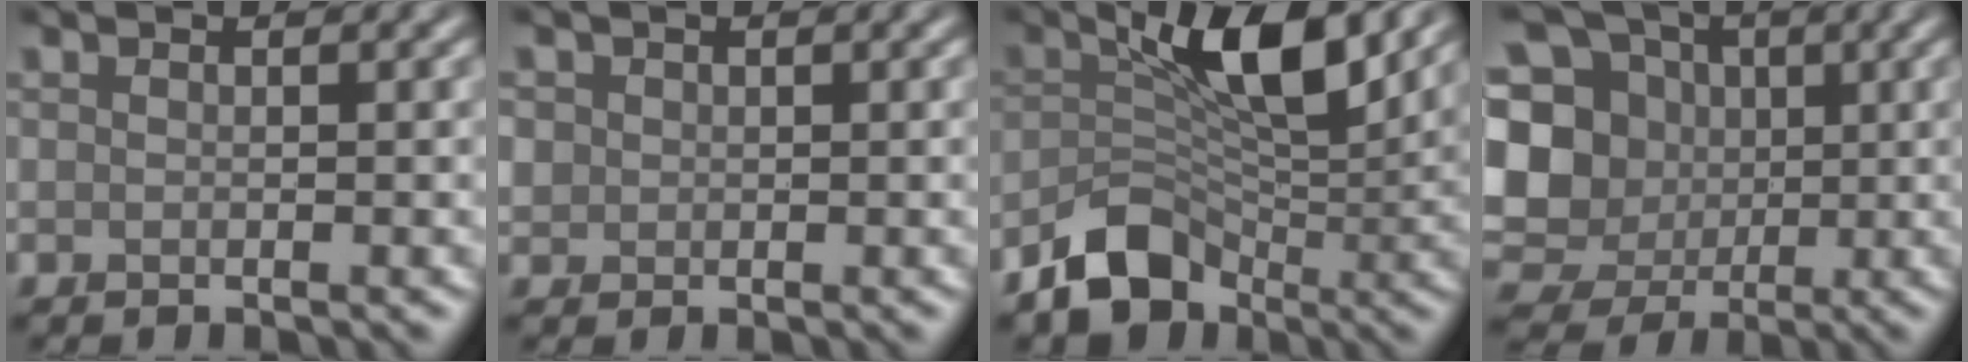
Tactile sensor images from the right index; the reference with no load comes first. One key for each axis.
{"total": 1.3, "fx": 0.2, "fy": 1.3, "fz": 0.2, "tx": 0.000, "ty": -0.003, "tz": 0.005}
{"total": 6.6, "fx": -1.4, "fy": 4.3, "fz": 4.9, "tx": -0.065, "ty": 0.004, "tz": -0.023}
{"total": 14.6, "fx": 1.1, "fy": 13.0, "fz": 6.6, "tx": -0.182, "ty": 0.036, "tz": -0.001}